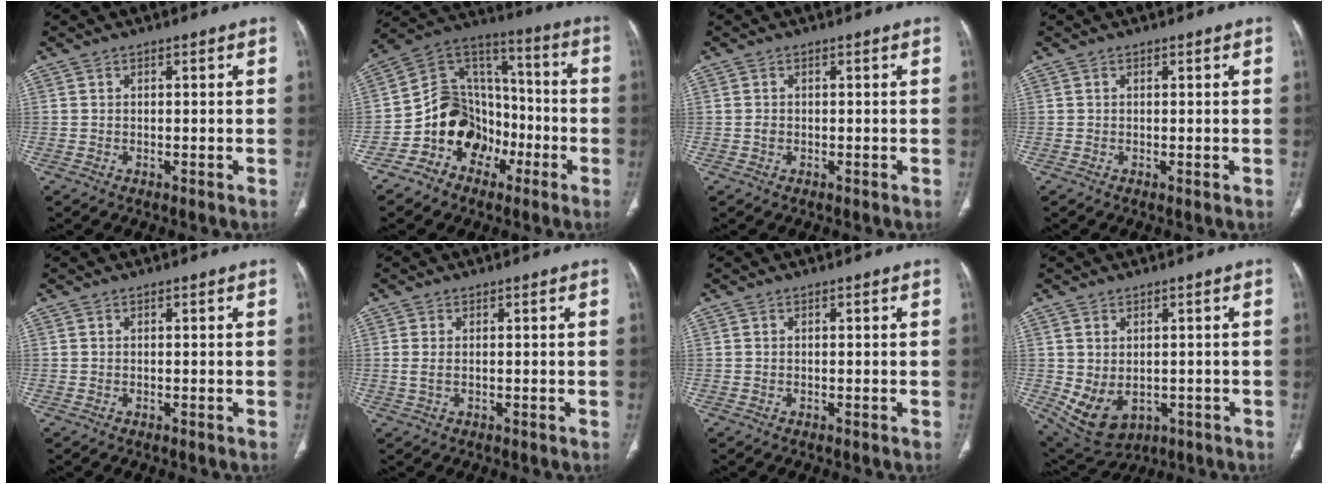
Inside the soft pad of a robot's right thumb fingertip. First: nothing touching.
{"total": 15.6, "force": [-6.5, 12.2, 7.3], "torque": [-0.075, 0.089, -0.120]}
{"total": 0.9, "force": [-0.1, 0.7, 0.5], "torque": [-0.008, 0.002, -0.002]}
{"total": 0.0}
{"total": 0.0}
{"total": 1.7, "force": [0.1, 0.8, 1.4], "torque": [-0.040, 0.002, 0.007]}
{"total": 0.0}
{"total": 9.3, "force": [-1.6, 6.6, 6.3], "torque": [-0.105, 0.001, 0.003]}